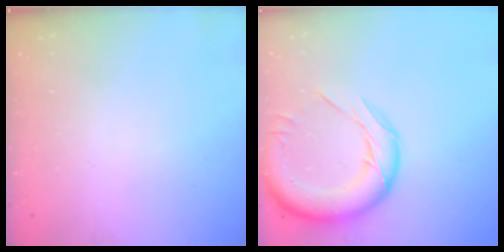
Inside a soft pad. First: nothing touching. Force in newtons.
{"total": 18.5, "press": 18.2, "slide": 3.6}